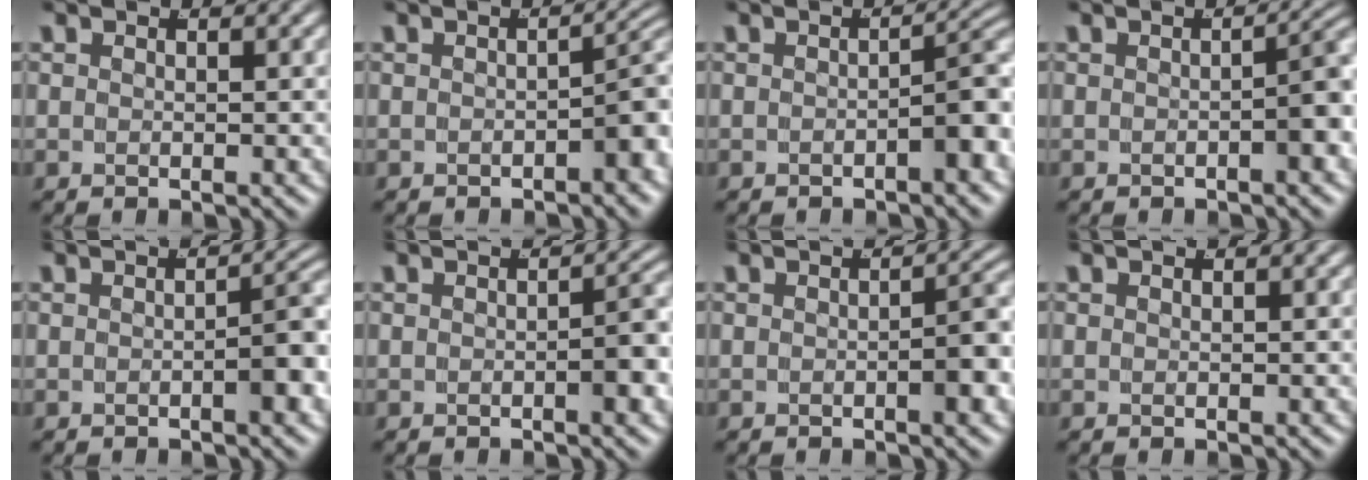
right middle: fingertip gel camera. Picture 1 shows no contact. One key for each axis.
{"total": 3.6, "fx": -1.5, "fy": 1.1, "fz": 3.0, "tx": -0.025, "ty": 0.003, "tz": -0.022}
{"total": 3.8, "fx": -1.5, "fy": 1.0, "fz": 3.3, "tx": -0.027, "ty": 0.003, "tz": -0.024}
{"total": 3.4, "fx": -1.0, "fy": 0.8, "fz": 3.1, "tx": -0.030, "ty": 0.005, "tz": -0.016}
{"total": 3.1, "fx": -1.2, "fy": 0.8, "fz": 2.8, "tx": -0.029, "ty": 0.005, "tz": -0.019}
{"total": 2.5, "fx": -0.9, "fy": 0.5, "fz": 2.2, "tx": -0.026, "ty": 0.003, "tz": -0.015}
{"total": 2.8, "fx": -1.0, "fy": 0.7, "fz": 2.5, "tx": -0.028, "ty": 0.005, "tz": -0.017}
{"total": 0.0}